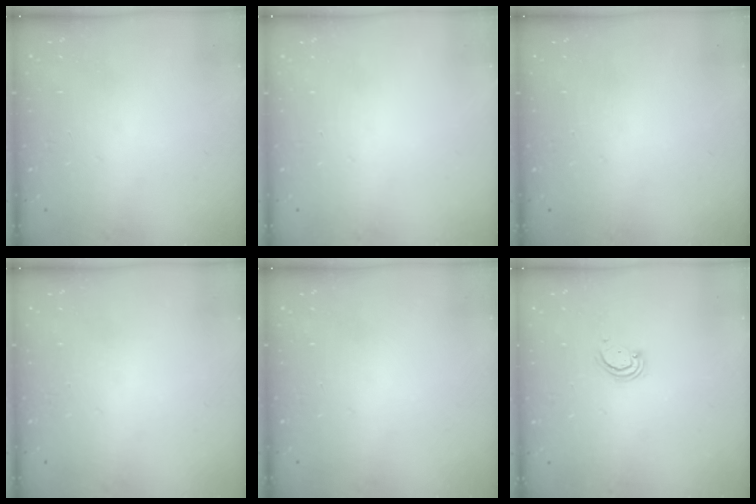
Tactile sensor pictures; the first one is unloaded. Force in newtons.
{"total": 0.0}
{"total": 0.0}
{"total": 0.0}
{"total": 0.0}
{"total": 2.6, "press": 2.6, "slide": 0.3}